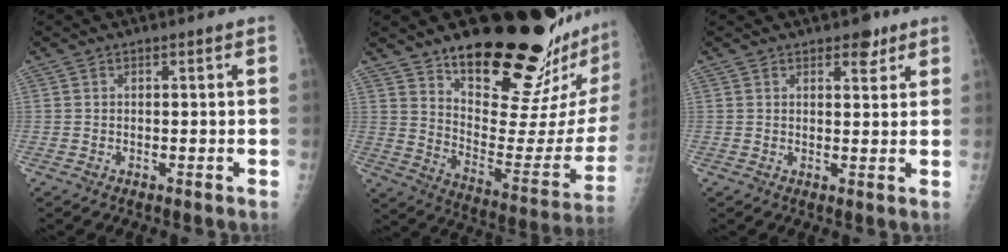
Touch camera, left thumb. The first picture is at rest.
{"total": 27.3, "force": [20.7, 7.1, 16.2], "torque": [-0.201, -0.141, 0.302]}
{"total": 3.5, "force": [2.4, 1.8, 1.8], "torque": [-0.006, -0.012, 0.031]}